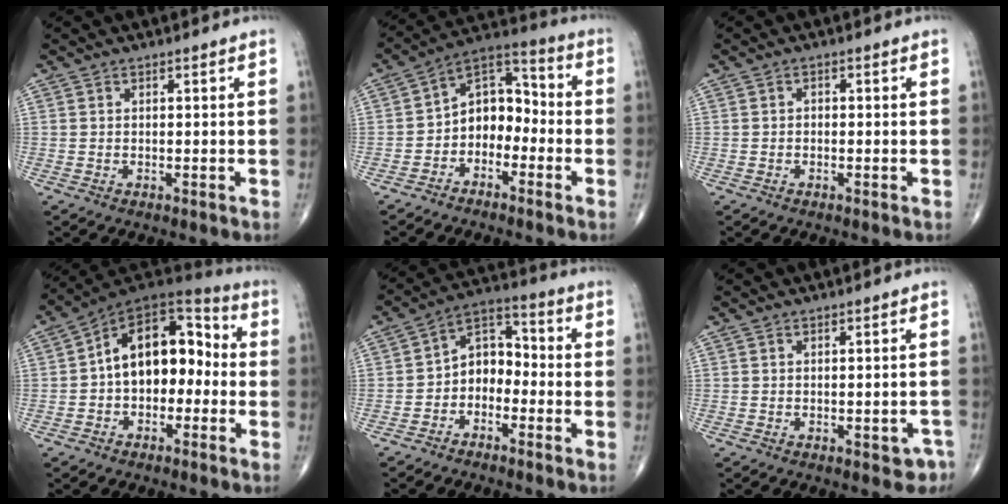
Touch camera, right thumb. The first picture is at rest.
{"total": 9.7, "force": [-2.8, 7.1, 6.1], "torque": [-0.063, 0.055, -0.067]}
{"total": 0.8, "force": [-0.2, 0.6, 0.5], "torque": [0.000, 0.005, -0.008]}
{"total": 15.5, "force": [-0.8, 10.0, 11.8], "torque": [-0.140, 0.054, -0.030]}
{"total": 7.9, "force": [-2.6, 5.8, 4.7], "torque": [-0.049, 0.046, -0.063]}
{"total": 2.8, "force": [-1.5, 1.5, 1.8], "torque": [0.000, 0.013, -0.012]}